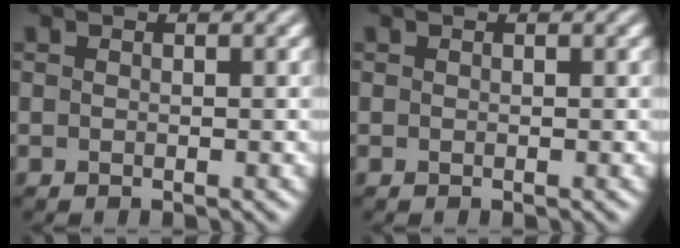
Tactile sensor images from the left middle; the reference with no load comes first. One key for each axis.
{"total": 0.0}